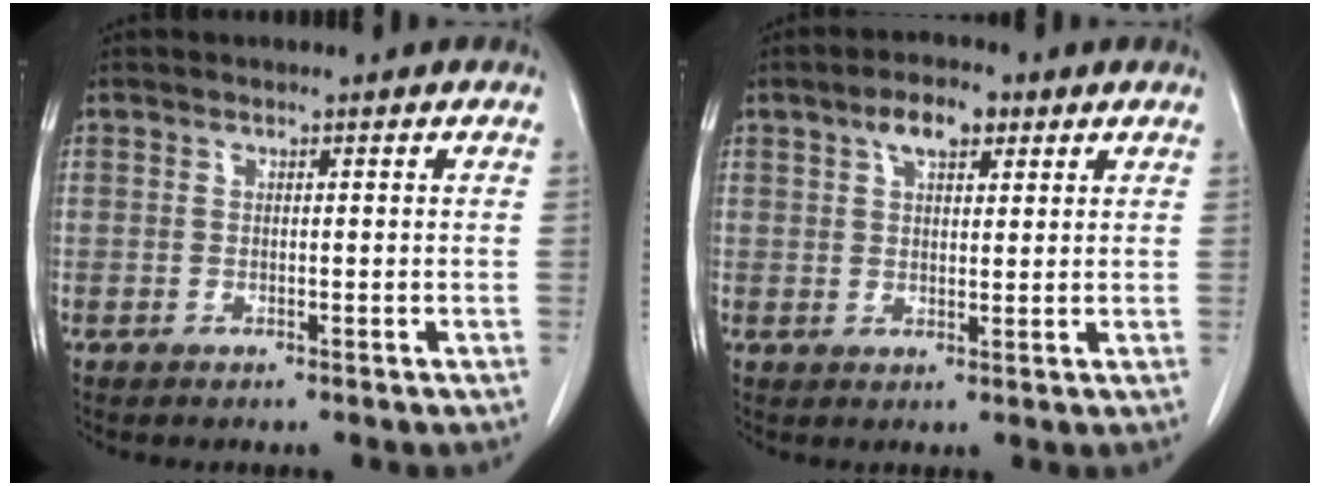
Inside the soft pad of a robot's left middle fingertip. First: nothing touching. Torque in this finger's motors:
{"motor_torque": [0.85, -0.38, 0.04, 0.03]}